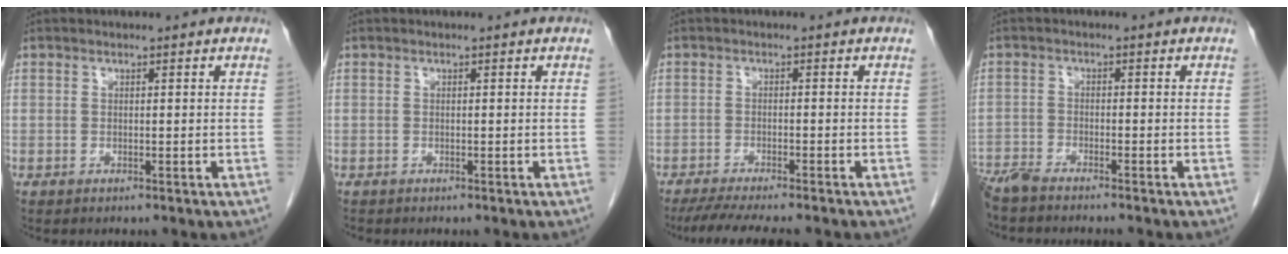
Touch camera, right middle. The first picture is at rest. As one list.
[{"total": 0.0}, {"total": 9.2, "force": [-7.9, 0.7, 4.7], "torque": [-0.064, -0.016, -0.122]}, {"total": 6.0, "force": [-5.5, 0.2, 2.4], "torque": [-0.031, -0.016, -0.096]}]